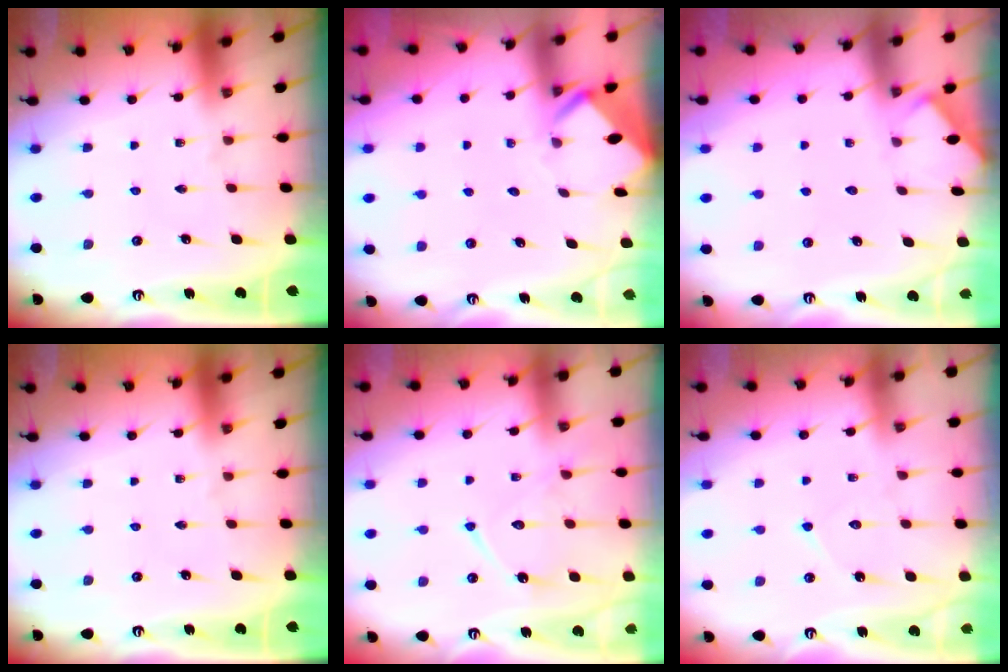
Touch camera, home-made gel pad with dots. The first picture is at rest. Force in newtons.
{"total": 3.1, "press": 3.1, "slide": 0.1}
{"total": 1.9, "press": 1.9, "slide": 0.3}
{"total": 0.0}
{"total": 13.3, "press": 13.2, "slide": 1.3}
{"total": 6.5, "press": 6.5, "slide": 0.6}